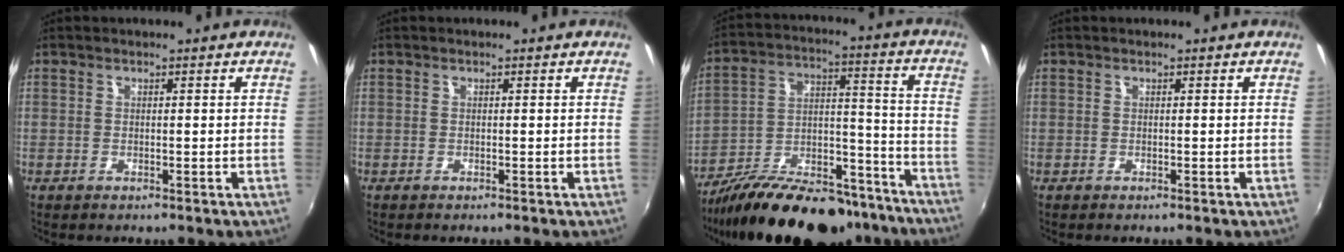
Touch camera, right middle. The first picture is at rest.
{"total": 0.0}
{"total": 25.1, "force": [-19.7, 9.4, 12.5], "torque": [-0.212, 0.017, -0.284]}
{"total": 0.0}